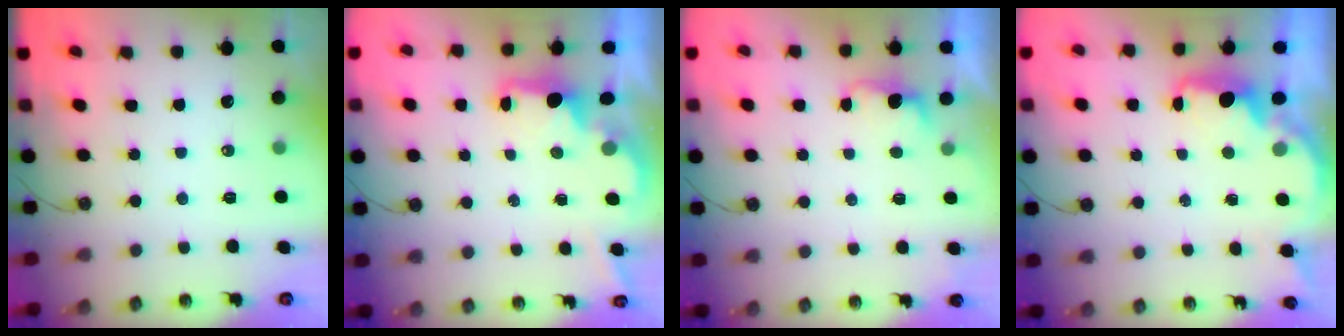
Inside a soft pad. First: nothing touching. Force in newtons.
{"total": 1.9, "press": 1.7, "slide": 0.7}
{"total": 2.1, "press": 2.0, "slide": 0.9}
{"total": 2.5, "press": 2.4, "slide": 0.8}